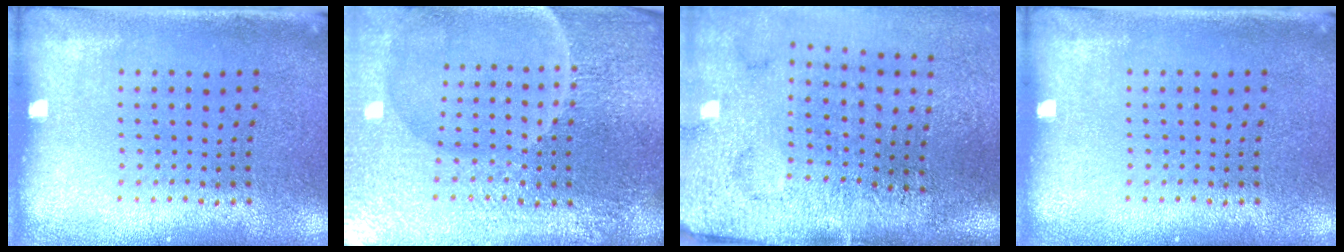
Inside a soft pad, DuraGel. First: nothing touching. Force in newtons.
{"total": 6.6, "press": 5.9, "slide": 3.0}
{"total": 4.5, "press": 3.5, "slide": 2.9}
{"total": 0.0}